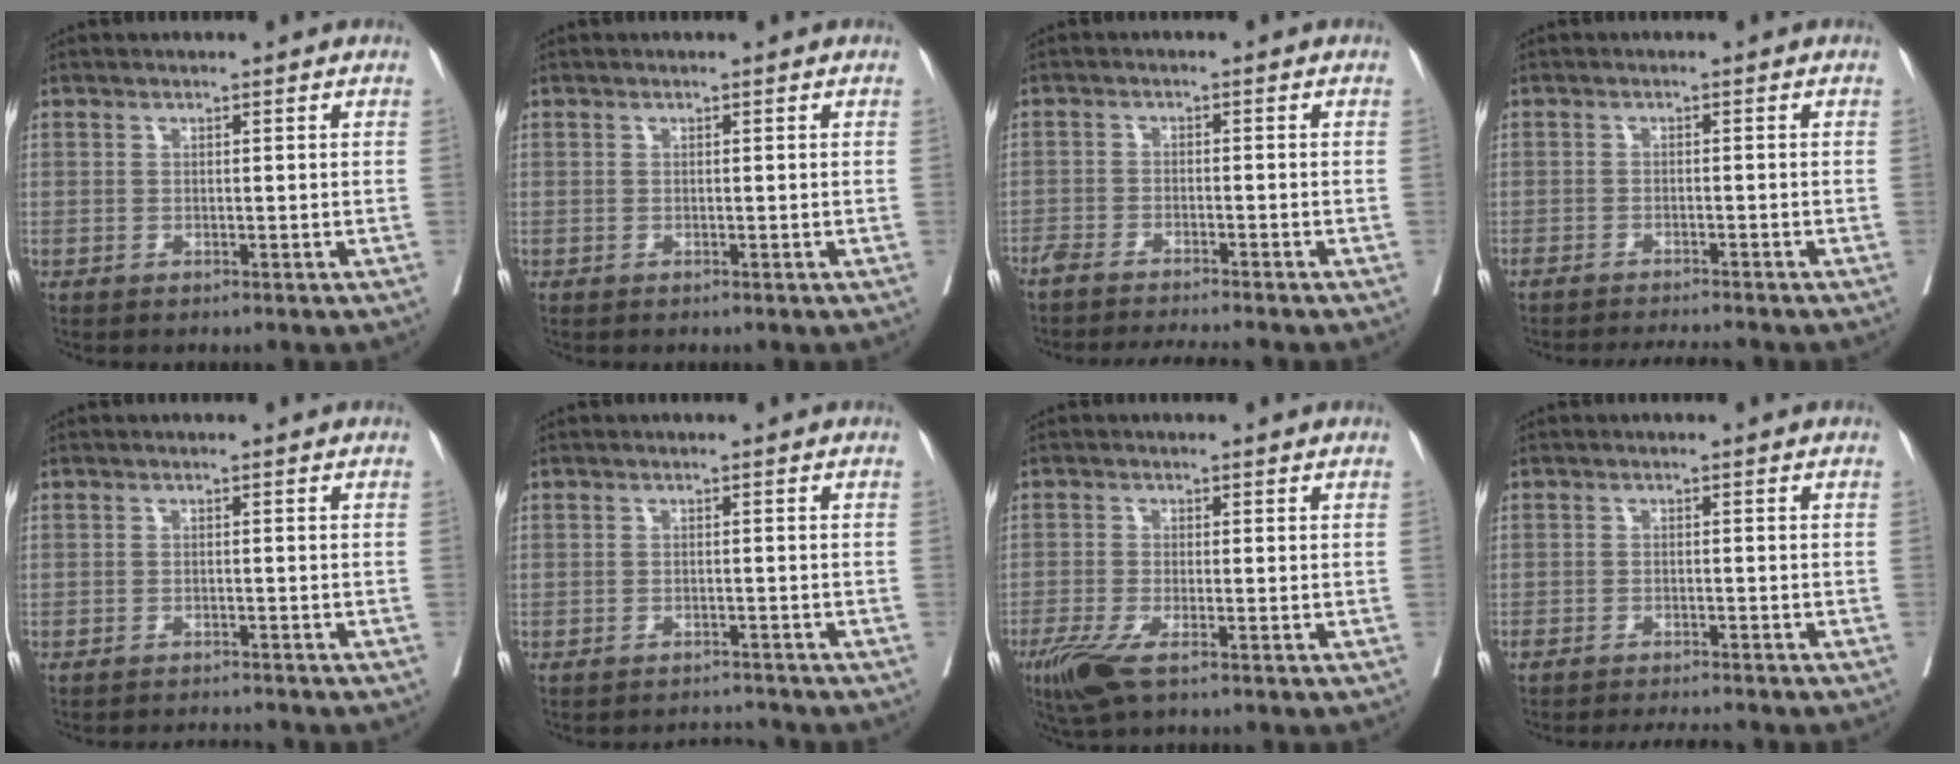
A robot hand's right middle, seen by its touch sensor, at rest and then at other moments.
{"total": 0.0}
{"total": 8.9, "force": [-8.2, 0.1, 3.5], "torque": [-0.038, -0.013, -0.127]}
{"total": 6.4, "force": [-6.0, 0.1, 2.1], "torque": [-0.024, -0.010, -0.087]}
{"total": 4.1, "force": [-4.0, -0.2, 0.5], "torque": [-0.001, -0.009, -0.057]}
{"total": 3.2, "force": [-3.2, -0.2, -0.4], "torque": [0.011, -0.003, -0.048]}
{"total": 5.1, "force": [-3.1, 0.9, 4.0], "torque": [-0.080, -0.016, -0.059]}
{"total": 7.0, "force": [-6.6, 0.6, 2.4], "torque": [-0.032, -0.009, -0.092]}